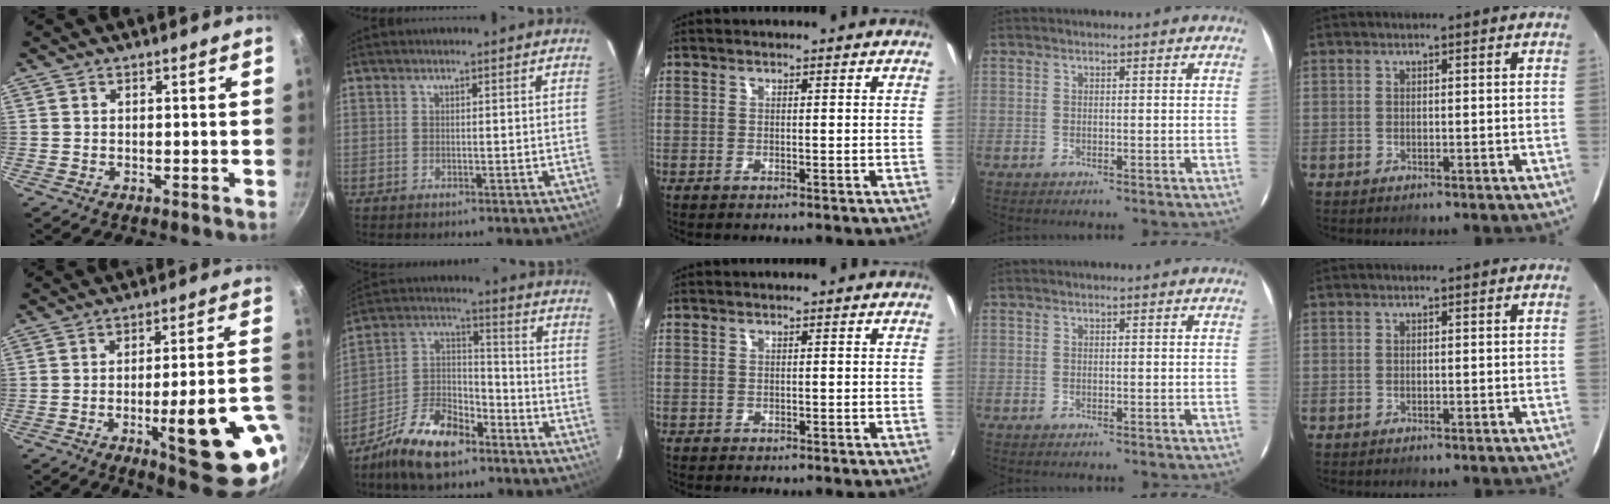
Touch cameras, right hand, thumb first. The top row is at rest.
{"thumb": {"total": 19.5, "force": [-6.1, 4.4, 18.0], "torque": [-0.217, 0.021, -0.077]}, "index": {"total": 14.1, "force": [-9.8, 6.3, 7.9], "torque": [-0.168, 0.021, -0.180]}}